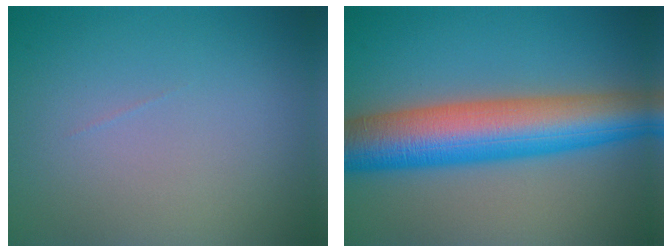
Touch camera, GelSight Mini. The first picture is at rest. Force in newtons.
{"total": 11.0, "press": 11.0, "slide": 0.1}